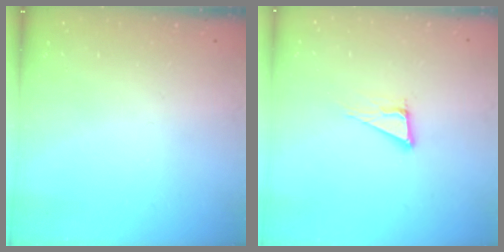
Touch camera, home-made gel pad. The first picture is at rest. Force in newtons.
{"total": 6.8, "press": 6.2, "slide": 2.8}